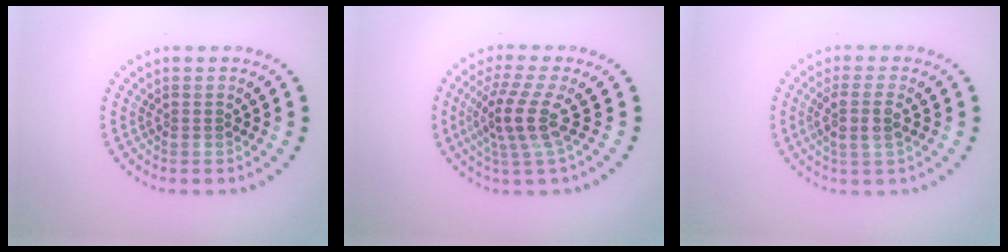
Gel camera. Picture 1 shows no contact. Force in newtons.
{"total": 4.0, "press": 3.0, "slide": 2.6}
{"total": 2.6, "press": 2.2, "slide": 1.4}